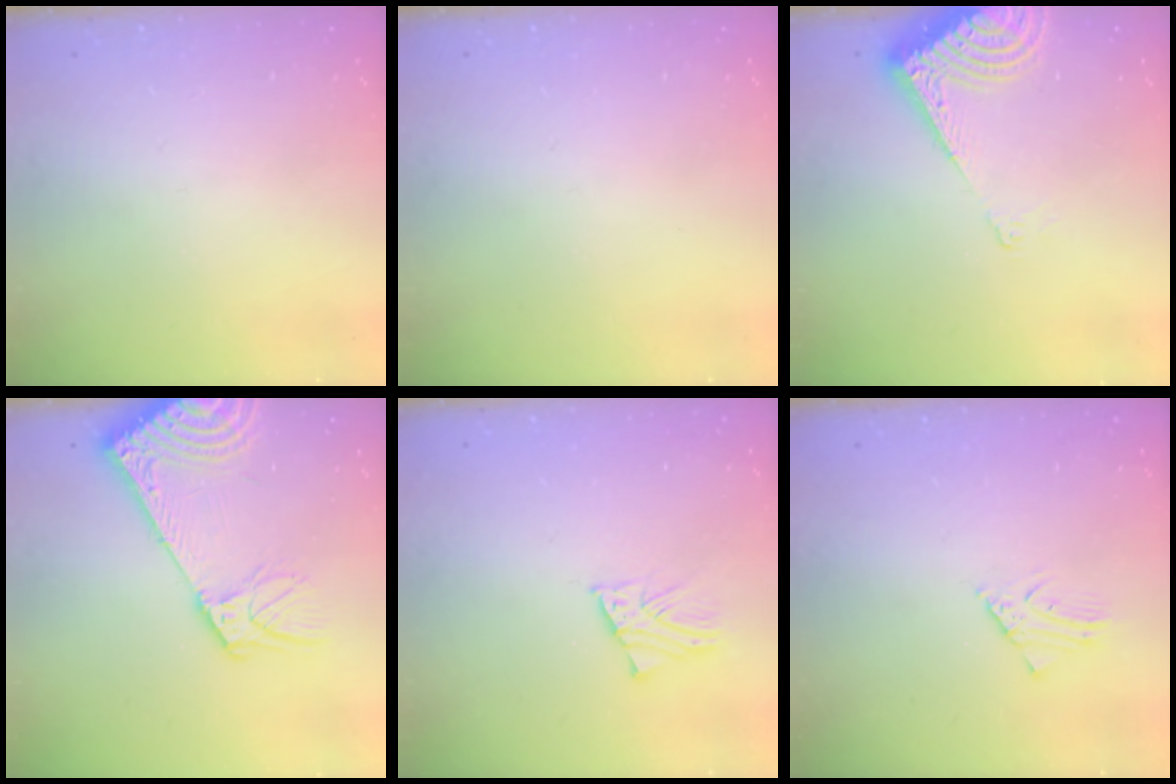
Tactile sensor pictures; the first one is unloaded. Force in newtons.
{"total": 0.0}
{"total": 8.8, "press": 8.7, "slide": 1.6}
{"total": 17.2, "press": 16.7, "slide": 3.8}
{"total": 2.3, "press": 2.3, "slide": 0.2}
{"total": 2.6, "press": 2.6, "slide": 0.2}